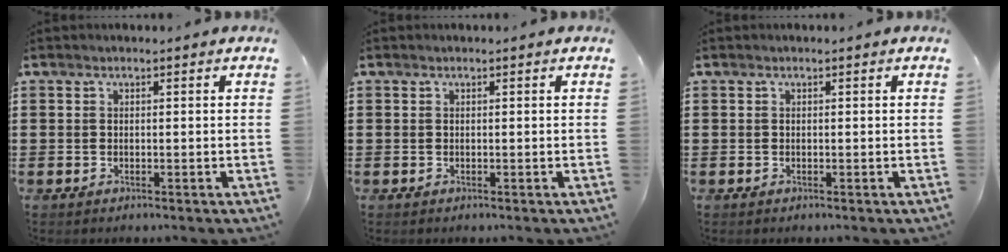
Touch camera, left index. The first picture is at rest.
{"total": 0.0}
{"total": 0.0}